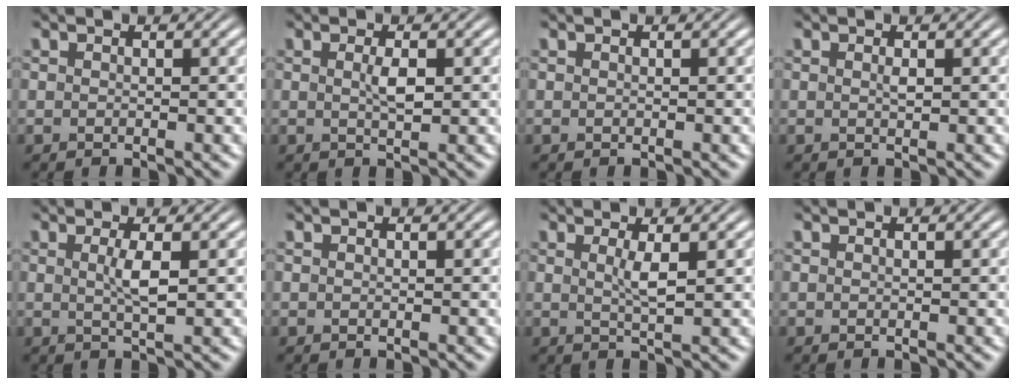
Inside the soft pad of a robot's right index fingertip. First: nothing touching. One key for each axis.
{"total": 1.6, "fx": 0.4, "fy": -0.1, "fz": 1.5, "tx": -0.024, "ty": -0.009, "tz": 0.008}
{"total": 0.0}
{"total": 0.7, "fx": 0.3, "fy": -0.3, "fz": 0.6, "tx": -0.009, "ty": -0.008, "tz": 0.007}
{"total": 2.0, "fx": 0.5, "fy": -0.3, "fz": 1.9, "tx": -0.036, "ty": -0.011, "tz": 0.013}
{"total": 0.0}
{"total": 1.9, "fx": 0.8, "fy": -0.5, "fz": 1.6, "tx": -0.032, "ty": -0.013, "tz": 0.019}
{"total": 0.0}